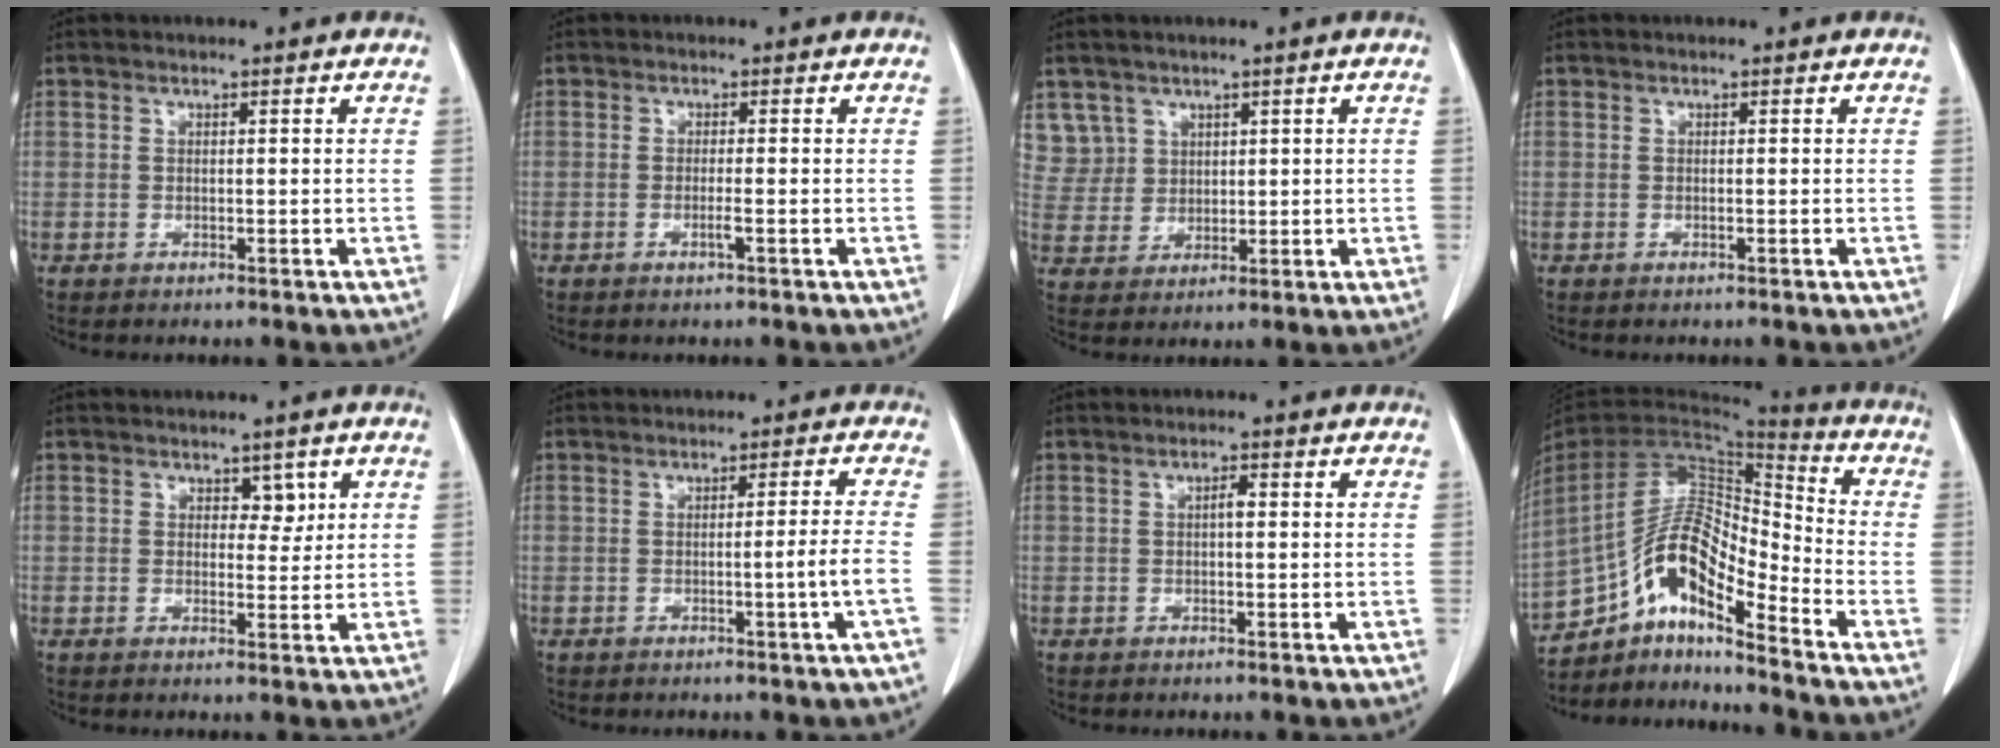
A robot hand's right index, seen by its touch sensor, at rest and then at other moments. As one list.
[{"total": 1.3, "force": [-0.5, -0.2, 1.2], "torque": [-0.023, 0.000, -0.008]}, {"total": 6.3, "force": [3.7, 5.0, -0.3], "torque": [0.016, 0.009, 0.083]}, {"total": 0.0}, {"total": 2.5, "force": [1.2, 1.6, 1.5], "torque": [-0.012, -0.002, 0.016]}, {"total": 3.4, "force": [-1.3, -1.3, 2.8], "torque": [-0.042, -0.004, -0.021]}, {"total": 1.3, "force": [0.1, 0.3, 1.3], "torque": [-0.023, 0.004, 0.000]}, {"total": 14.5, "force": [-9.2, 3.8, 10.6], "torque": [-0.201, 0.032, -0.164]}]